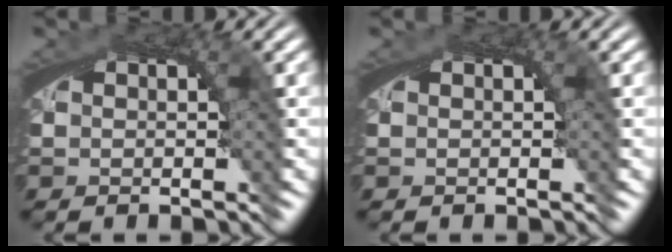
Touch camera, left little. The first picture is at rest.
{"total": 0.0}